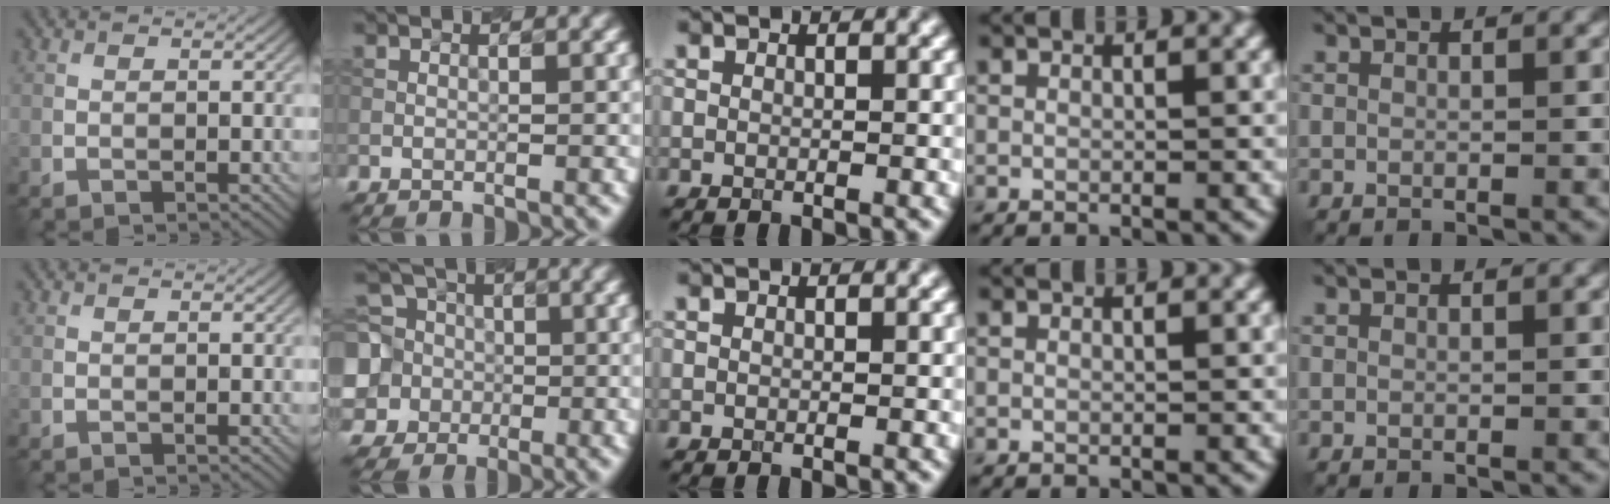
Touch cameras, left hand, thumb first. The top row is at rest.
{"index": {"total": 9.4, "force": [-1.3, 8.7, 3.3], "torque": [-0.091, 0.014, -0.051]}}